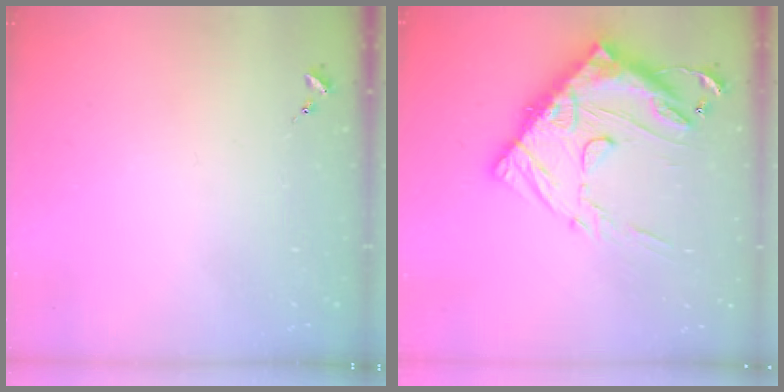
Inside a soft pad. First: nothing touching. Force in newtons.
{"total": 21.5, "press": 21.4, "slide": 2.1}